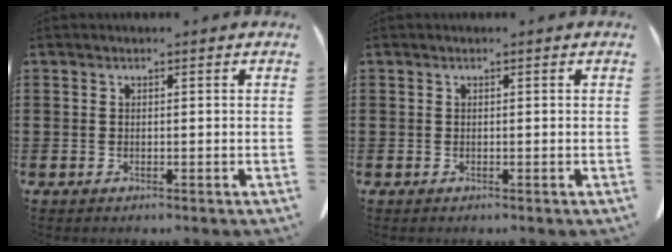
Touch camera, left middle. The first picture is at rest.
{"total": 0.0}